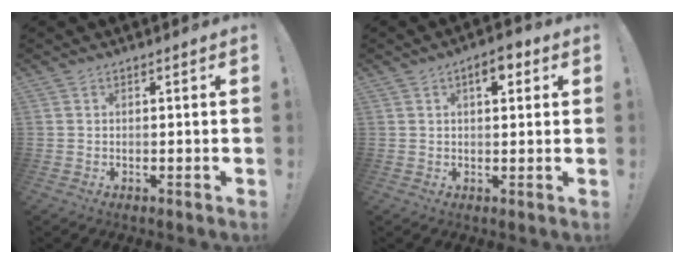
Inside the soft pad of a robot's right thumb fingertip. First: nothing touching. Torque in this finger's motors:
{"motor_torque": [0.23, 1.01, -0.26, 0.18, -0.02]}